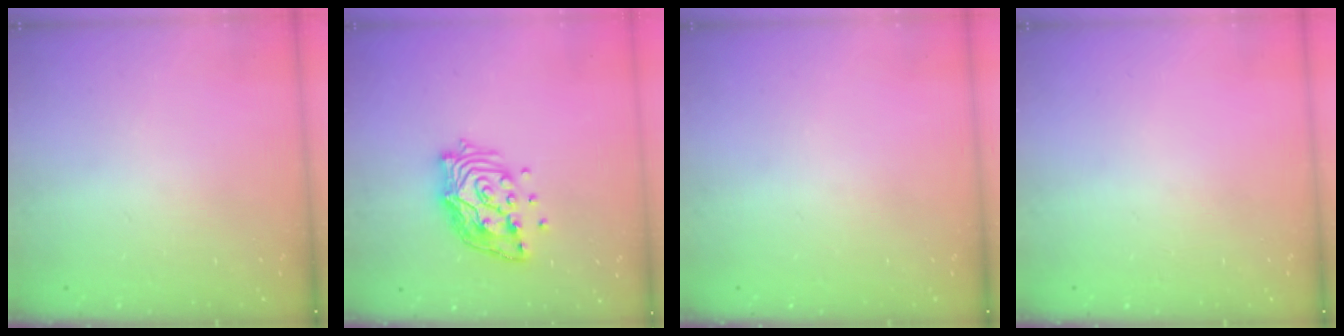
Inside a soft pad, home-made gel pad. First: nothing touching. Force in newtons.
{"total": 14.3, "press": 14.1, "slide": 2.7}
{"total": 0.0}
{"total": 0.0}